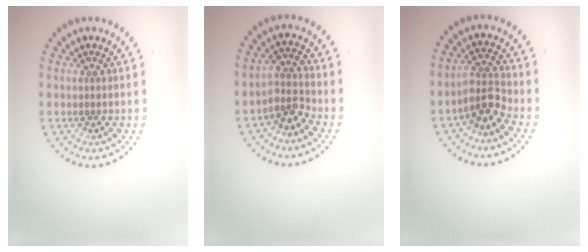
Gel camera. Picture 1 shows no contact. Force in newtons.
{"total": 2.7, "press": 2.1, "slide": 1.7}
{"total": 3.0, "press": 2.5, "slide": 1.6}